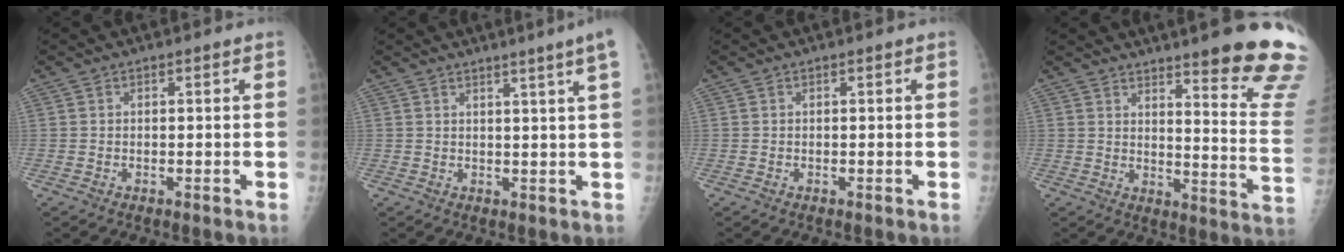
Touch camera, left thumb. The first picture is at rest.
{"total": 5.4, "force": [3.4, -1.2, 4.0], "torque": [-0.055, -0.016, 0.040]}
{"total": 0.0}
{"total": 18.8, "force": [14.4, 1.3, 11.9], "torque": [-0.125, -0.120, 0.180]}